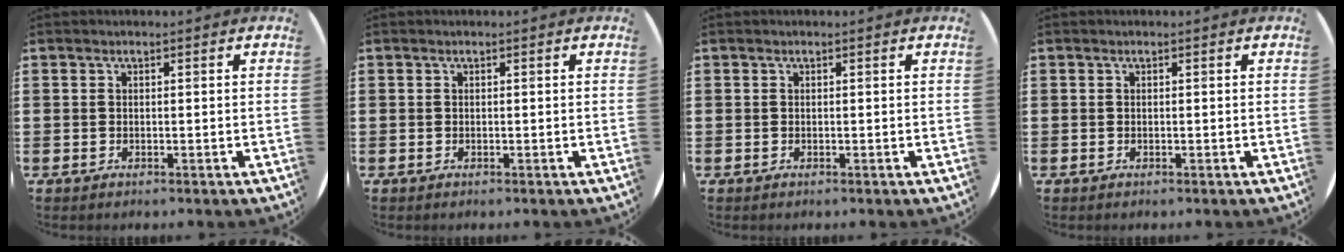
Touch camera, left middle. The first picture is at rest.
{"total": 0.0}
{"total": 0.0}
{"total": 0.0}